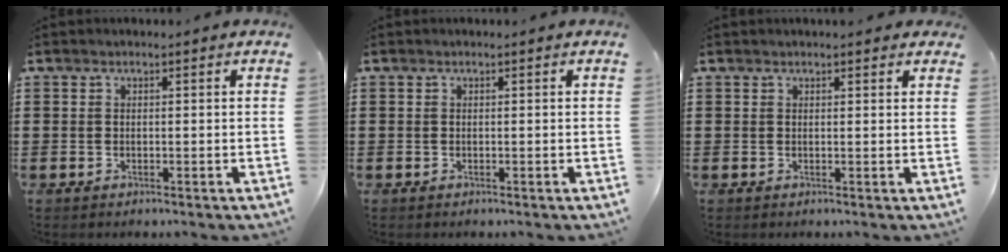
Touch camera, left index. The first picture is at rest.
{"total": 0.0}
{"total": 1.1, "force": [0.9, 0.2, 0.5], "torque": [-0.010, 0.002, 0.017]}